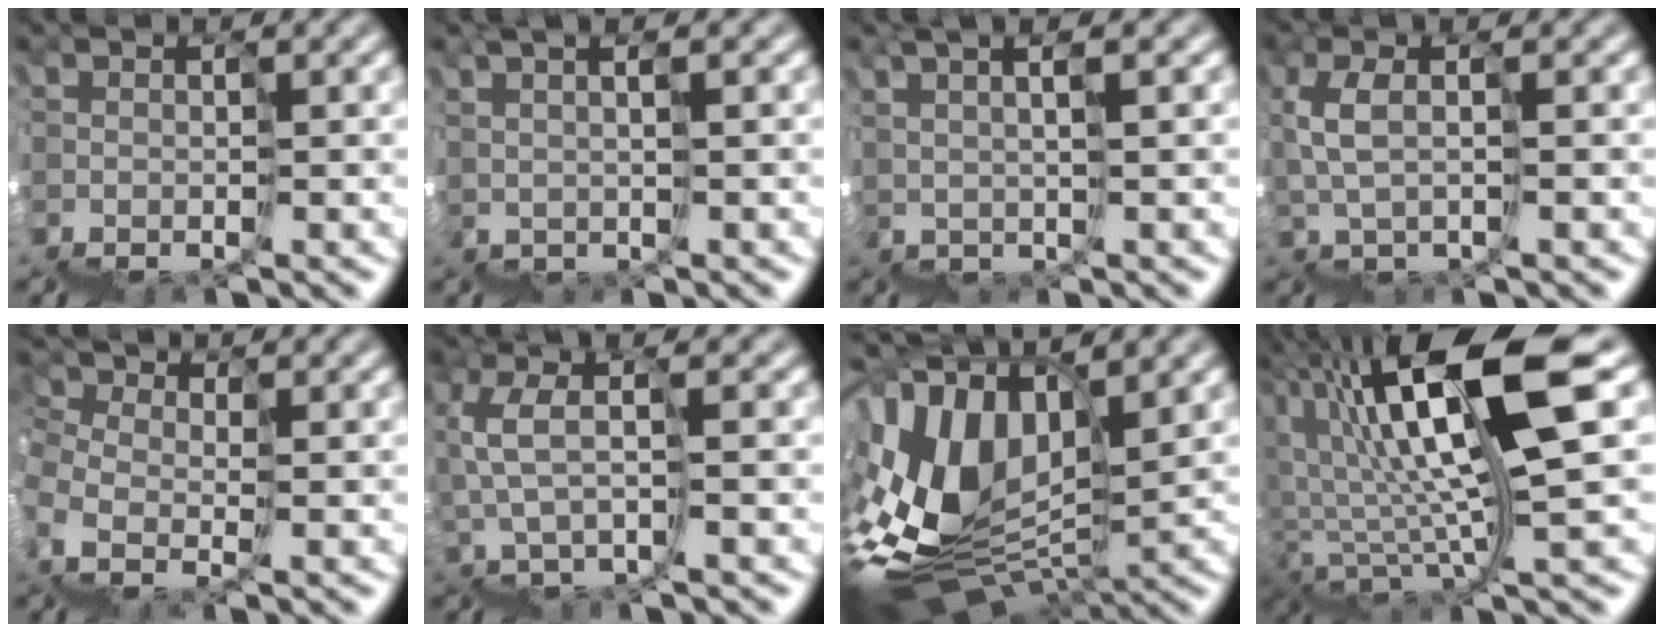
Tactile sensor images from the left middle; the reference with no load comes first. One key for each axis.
{"total": 3.8, "fx": 2.2, "fy": 1.4, "fz": 2.7, "tx": -0.012, "ty": 0.016, "tz": 0.045}
{"total": 4.6, "fx": 3.1, "fy": 1.5, "fz": 3.0, "tx": -0.010, "ty": 0.030, "tz": 0.059}
{"total": 3.1, "fx": 3.0, "fy": 0.2, "fz": 0.8, "tx": -0.028, "ty": 0.031, "tz": 0.043}
{"total": 2.6, "fx": 1.6, "fy": 1.7, "fz": 1.2, "tx": -0.023, "ty": 0.021, "tz": 0.018}
{"total": 3.5, "fx": 3.1, "fy": 0.1, "fz": 1.5, "tx": -0.041, "ty": 0.031, "tz": 0.042}
{"total": 9.4, "fx": 3.1, "fy": 5.4, "fz": 7.0, "tx": -0.162, "ty": 0.040, "tz": 0.053}
{"total": 9.9, "fx": 5.6, "fy": 1.1, "fz": 8.0, "tx": -0.130, "ty": 0.039, "tz": 0.102}